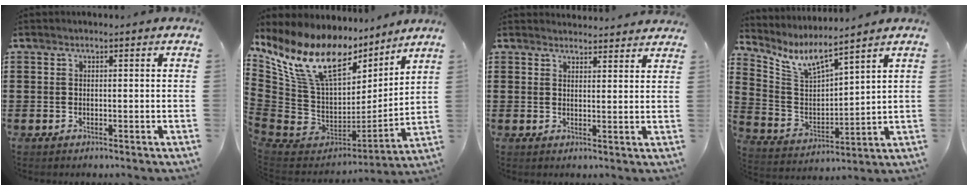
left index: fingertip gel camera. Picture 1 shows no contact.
{"total": 15.5, "force": [8.8, 7.6, 10.3], "torque": [-0.249, -0.045, 0.155]}
{"total": 2.6, "force": [2.6, 0.2, -0.1], "torque": [0.003, -0.012, 0.048]}
{"total": 7.3, "force": [5.8, 1.7, 4.1], "torque": [-0.105, -0.029, 0.099]}